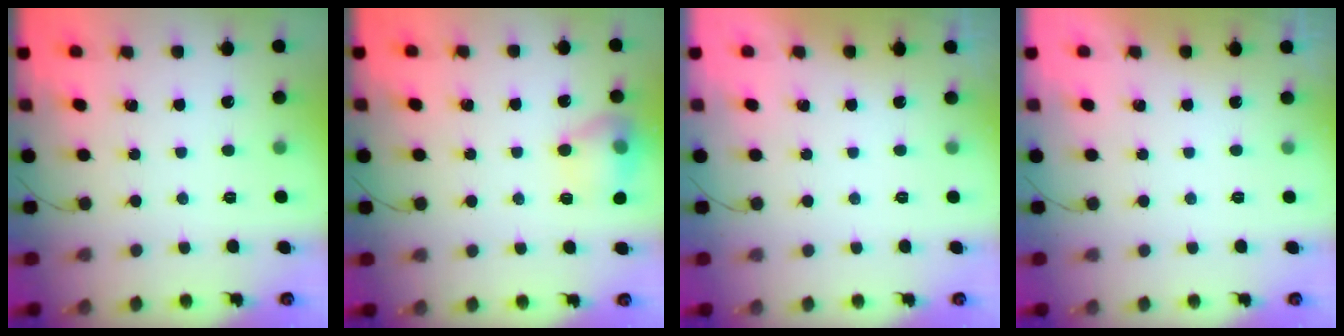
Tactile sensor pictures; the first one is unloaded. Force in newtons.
{"total": 12.8, "press": 12.8, "slide": 1.0}
{"total": 0.0}
{"total": 0.0}